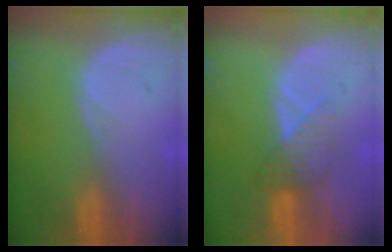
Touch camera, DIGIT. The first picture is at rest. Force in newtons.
{"total": 3.6, "press": 3.4, "slide": 1.2}